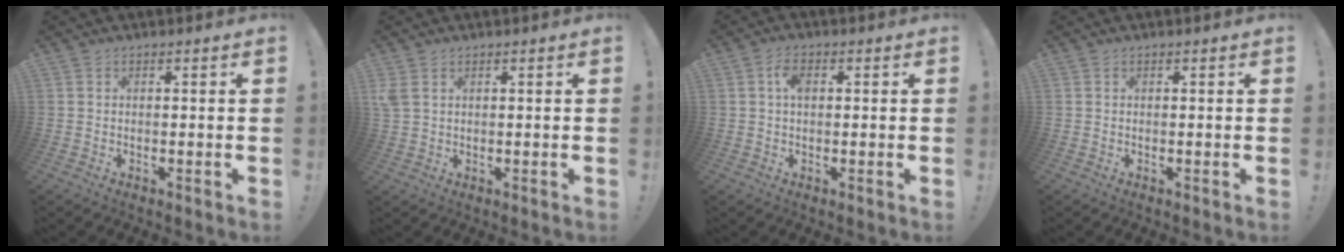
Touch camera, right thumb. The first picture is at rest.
{"total": 3.5, "force": [1.5, 2.2, 2.2], "torque": [-0.049, -0.002, 0.029]}
{"total": 3.8, "force": [0.9, 2.2, 3.0], "torque": [-0.049, 0.004, 0.012]}
{"total": 0.0}